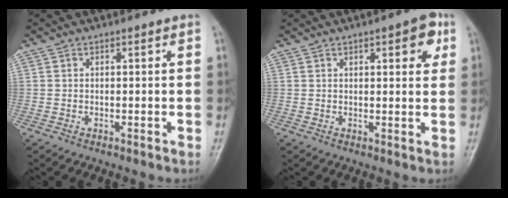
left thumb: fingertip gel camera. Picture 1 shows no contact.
{"total": 5.3, "force": [2.4, 1.9, 4.4], "torque": [-0.039, -0.005, 0.025]}